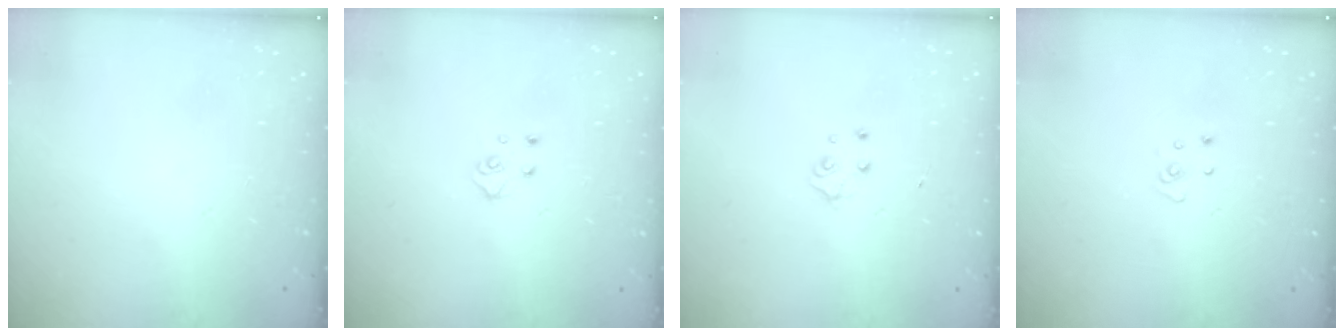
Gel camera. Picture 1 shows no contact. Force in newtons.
{"total": 3.9, "press": 3.9, "slide": 0.4}
{"total": 4.0, "press": 4.0, "slide": 0.5}
{"total": 3.0, "press": 3.0, "slide": 0.3}